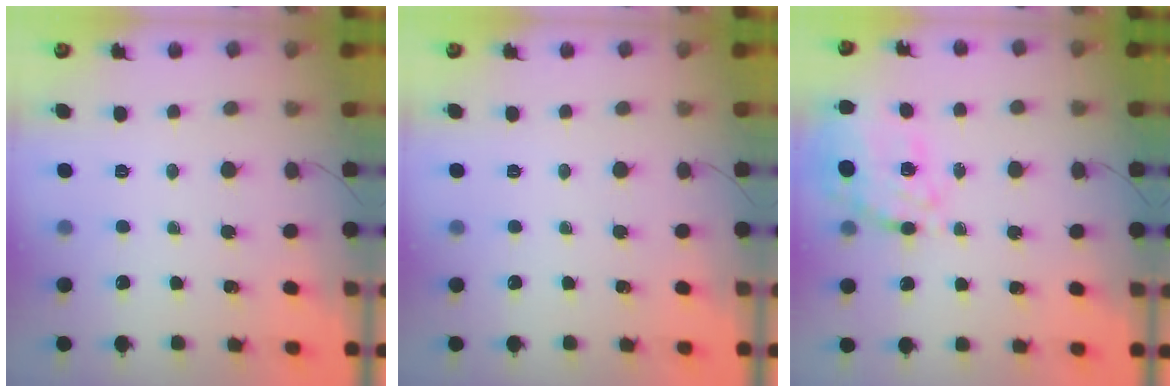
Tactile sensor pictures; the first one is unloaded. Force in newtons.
{"total": 0.0}
{"total": 12.0, "press": 11.3, "slide": 4.0}